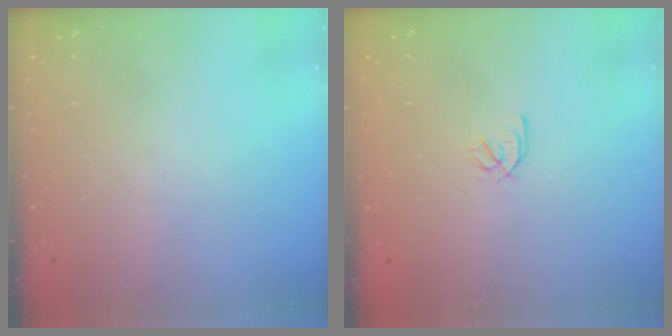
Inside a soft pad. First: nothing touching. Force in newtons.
{"total": 2.1, "press": 2.0, "slide": 0.7}